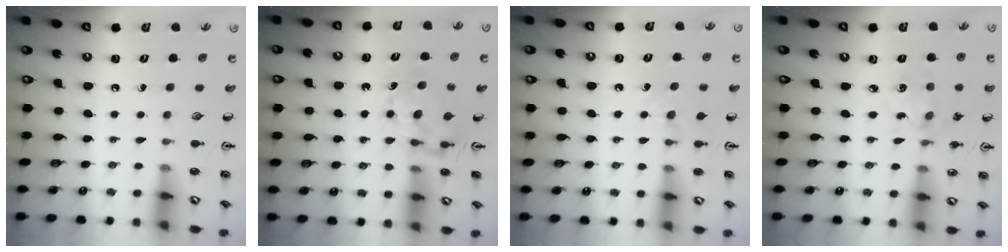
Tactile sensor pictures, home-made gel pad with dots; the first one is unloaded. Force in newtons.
{"total": 6.5, "press": 6.5, "slide": 0.7}
{"total": 4.5, "press": 4.5, "slide": 0.5}
{"total": 3.0, "press": 2.9, "slide": 0.7}